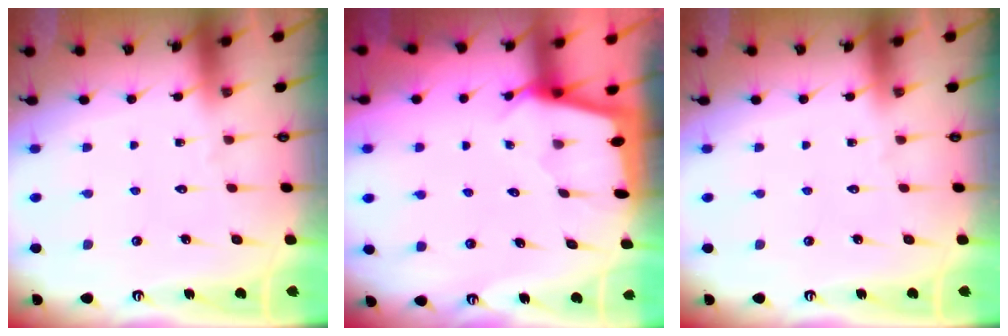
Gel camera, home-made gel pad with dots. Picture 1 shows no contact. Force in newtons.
{"total": 2.2, "press": 2.2, "slide": 0.3}
{"total": 0.0}